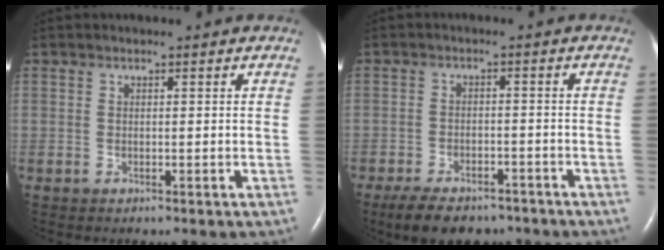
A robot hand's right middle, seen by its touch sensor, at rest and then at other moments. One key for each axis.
{"total": 9.6, "fx": -7.6, "fy": 3.8, "fz": 4.3, "tx": -0.071, "ty": -0.005, "tz": -0.116}